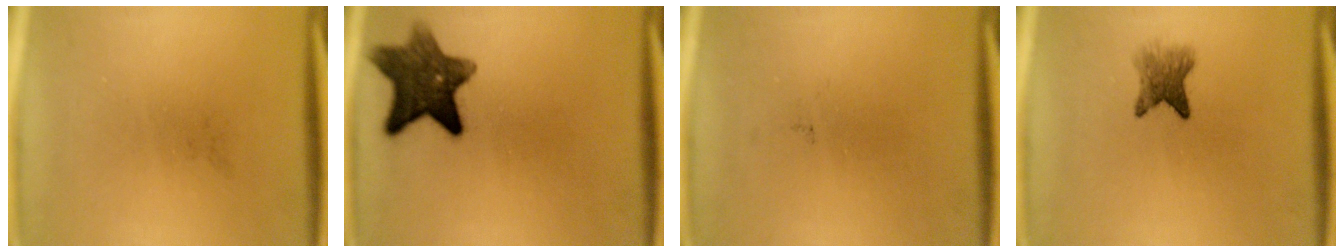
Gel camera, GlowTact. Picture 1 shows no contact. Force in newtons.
{"total": 10.1}
{"total": 0.0}
{"total": 3.9}